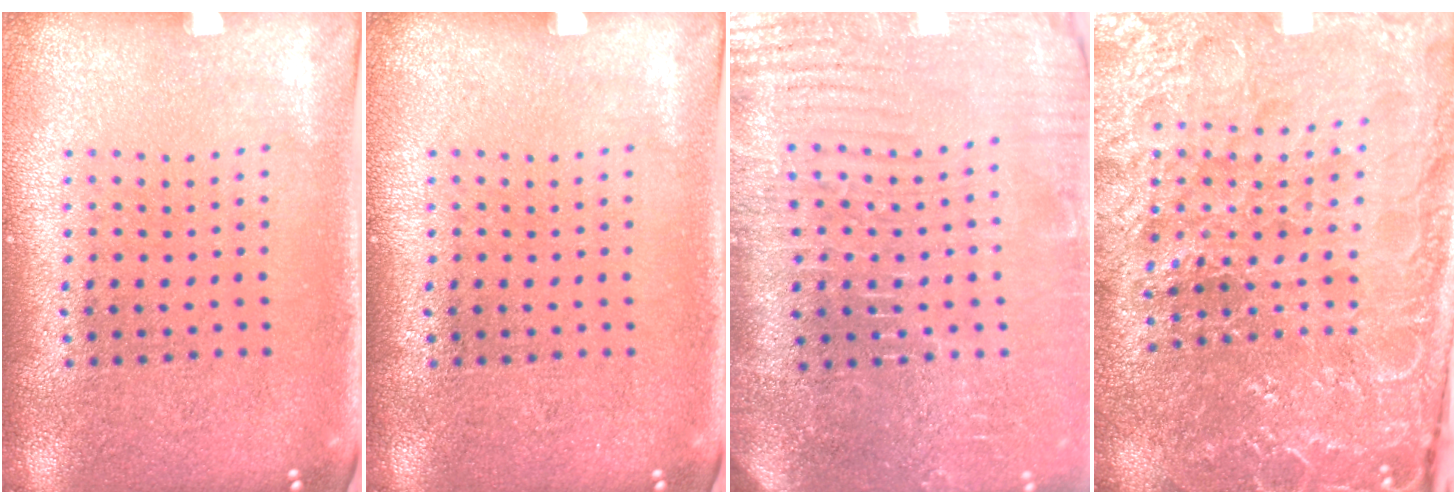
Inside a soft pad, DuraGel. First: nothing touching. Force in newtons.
{"total": 0.0}
{"total": 4.5, "press": 4.3, "slide": 1.2}
{"total": 4.7, "press": 4.5, "slide": 1.2}